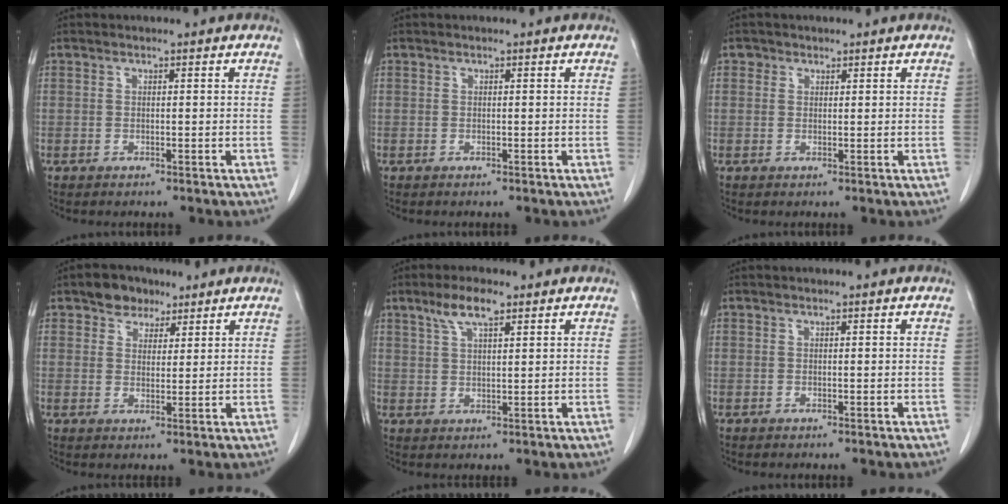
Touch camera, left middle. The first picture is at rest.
{"total": 0.0}
{"total": 1.1, "force": [0.6, 0.9, 0.0], "torque": [0.009, -0.001, 0.005]}
{"total": 4.7, "force": [3.2, 3.1, 1.4], "torque": [-0.025, 0.010, 0.055]}
{"total": 5.1, "force": [3.3, 1.2, 3.7], "torque": [-0.078, 0.008, 0.062]}
{"total": 0.0}